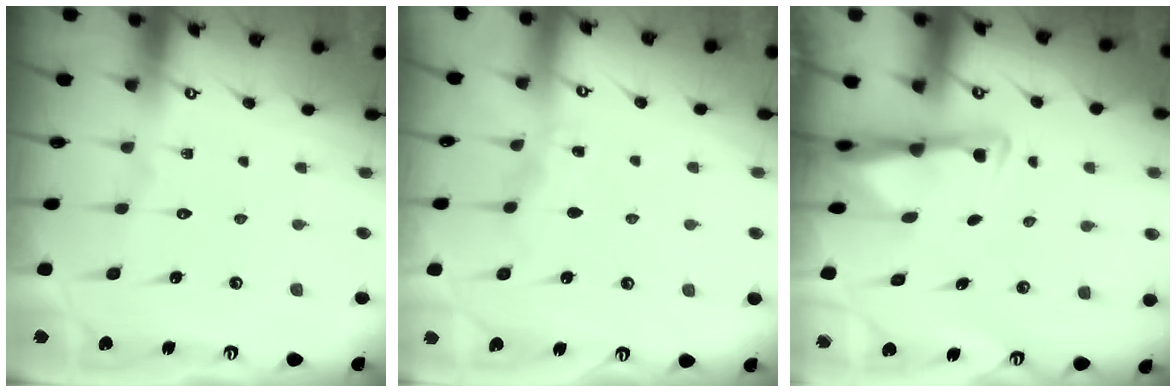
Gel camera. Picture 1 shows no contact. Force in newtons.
{"total": 4.1, "press": 4.1, "slide": 0.5}
{"total": 3.0, "press": 2.9, "slide": 0.5}